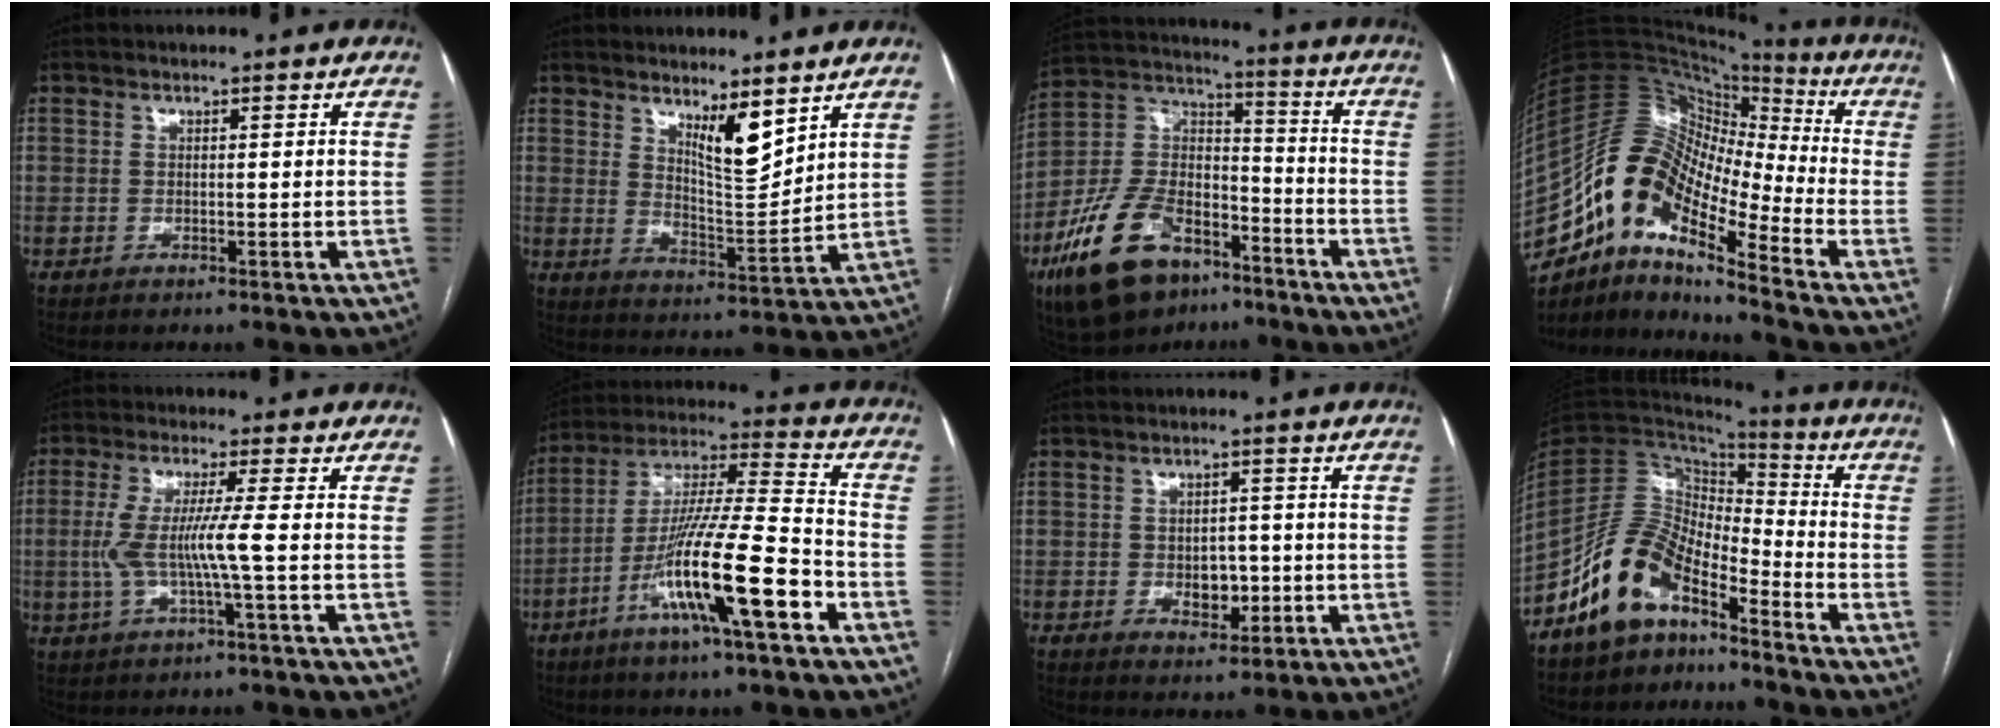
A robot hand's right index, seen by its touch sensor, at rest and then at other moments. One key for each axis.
{"total": 7.0, "fx": 4.8, "fy": 1.4, "fz": 4.9, "tx": -0.087, "ty": -0.020, "tz": 0.088}
{"total": 18.4, "fx": -11.1, "fy": 9.5, "fz": 11.2, "tx": -0.235, "ty": 0.020, "tz": -0.194}
{"total": 16.3, "fx": -10.0, "fy": 5.5, "fz": 11.7, "tx": -0.211, "ty": 0.051, "tz": -0.177}
{"total": 7.0, "fx": -0.8, "fy": -0.5, "fz": 6.9, "tx": -0.149, "ty": 0.005, "tz": -0.015}
{"total": 17.5, "fx": -7.6, "fy": 0.8, "fz": 15.7, "tx": -0.293, "ty": -0.011, "tz": -0.136}
{"total": 4.4, "fx": -0.9, "fy": 2.9, "fz": 3.2, "tx": -0.039, "ty": 0.004, "tz": -0.005}
{"total": 10.9, "fx": -7.9, "fy": 5.1, "fz": 5.5, "tx": -0.115, "ty": 0.033, "tz": -0.154}